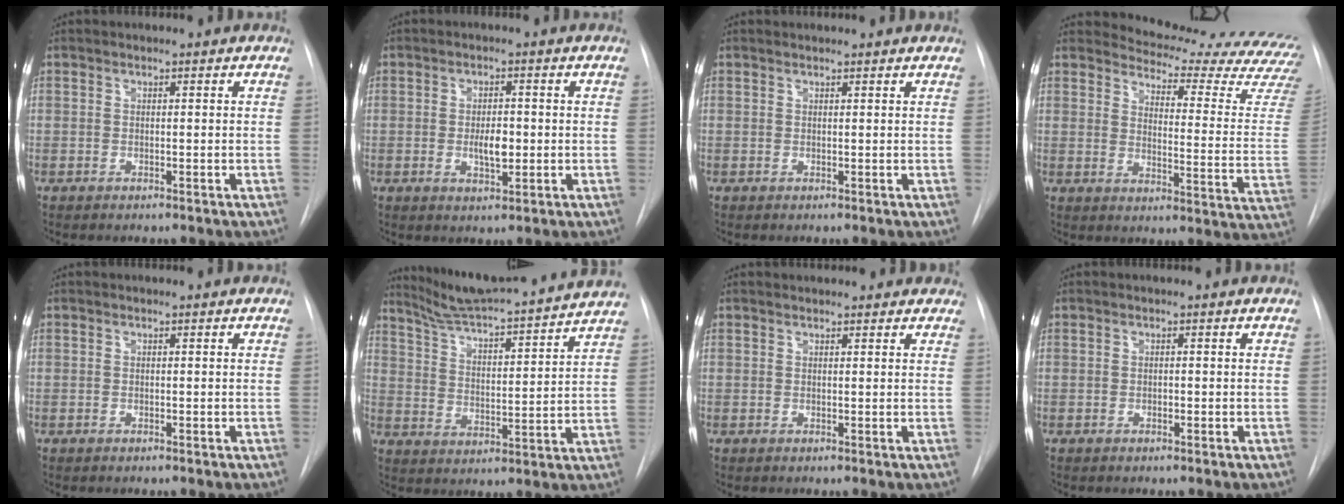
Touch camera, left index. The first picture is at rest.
{"total": 3.6, "force": [-0.4, 1.5, 3.3], "torque": [-0.054, -0.001, -0.003]}
{"total": 2.4, "force": [2.3, 0.3, 0.4], "torque": [-0.011, 0.019, 0.027]}
{"total": 23.0, "force": [22.2, 2.1, 5.5], "torque": [-0.071, -0.145, 0.243]}
{"total": 0.0}
{"total": 19.5, "force": [18.1, 0.3, 7.1], "torque": [-0.119, -0.012, 0.264]}
{"total": 6.7, "force": [6.2, 2.2, 1.7], "torque": [-0.006, 0.018, 0.059]}
{"total": 0.0}